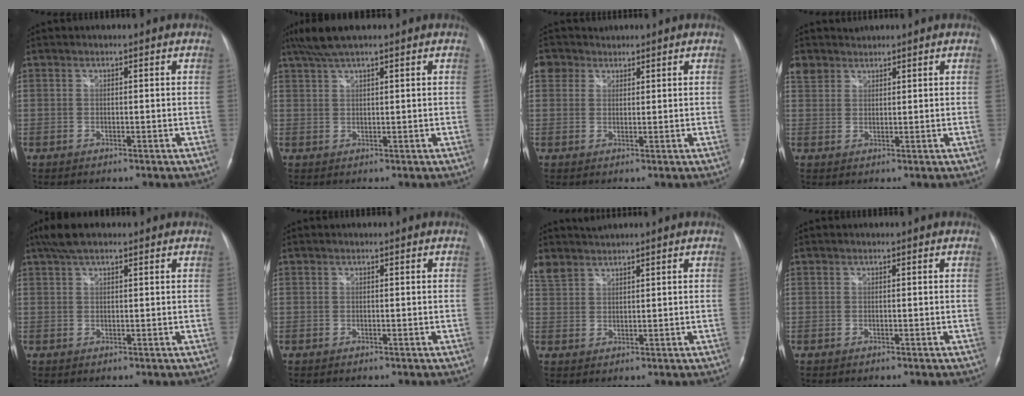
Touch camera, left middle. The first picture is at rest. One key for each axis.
{"total": 5.7, "fx": 4.5, "fy": 0.6, "fz": 3.5, "tx": -0.074, "ty": 0.031, "tz": 0.083}
{"total": 2.9, "fx": 1.9, "fy": 2.2, "fz": -0.1, "tx": -0.001, "ty": 0.021, "tz": 0.032}
{"total": 2.8, "fx": 2.4, "fy": 1.4, "fz": -0.3, "tx": 0.004, "ty": 0.014, "tz": 0.044}
{"total": 5.3, "fx": 4.0, "fy": 1.0, "fz": 3.3, "tx": -0.070, "ty": 0.026, "tz": 0.074}
{"total": 0.0}
{"total": 3.2, "fx": 3.2, "fy": 0.3, "fz": -0.1, "tx": -0.009, "ty": 0.010, "tz": 0.069}
{"total": 0.0}